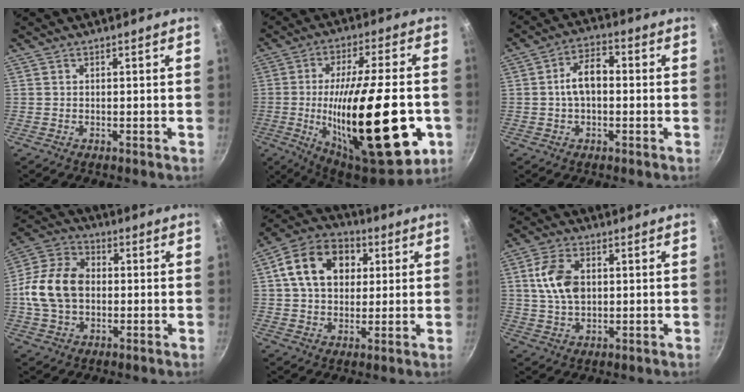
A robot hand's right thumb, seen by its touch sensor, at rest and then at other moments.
{"total": 30.3, "force": [-6.1, 9.9, 28.0], "torque": [-0.424, 0.005, -0.082]}
{"total": 7.4, "force": [-0.1, 4.5, 5.9], "torque": [-0.085, 0.026, -0.009]}
{"total": 13.8, "force": [-0.1, 10.0, 9.5], "torque": [-0.162, 0.023, -0.014]}
{"total": 15.0, "force": [3.8, 11.0, 9.3], "torque": [-0.136, 0.018, 0.049]}
{"total": 9.1, "force": [1.6, 5.7, 6.9], "torque": [-0.121, 0.000, 0.027]}